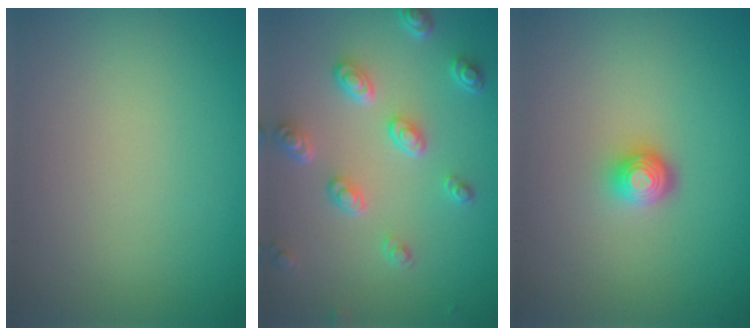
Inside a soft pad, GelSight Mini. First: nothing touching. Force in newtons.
{"total": 4.4, "press": 3.4, "slide": 2.9}
{"total": 2.1, "press": 1.5, "slide": 1.5}